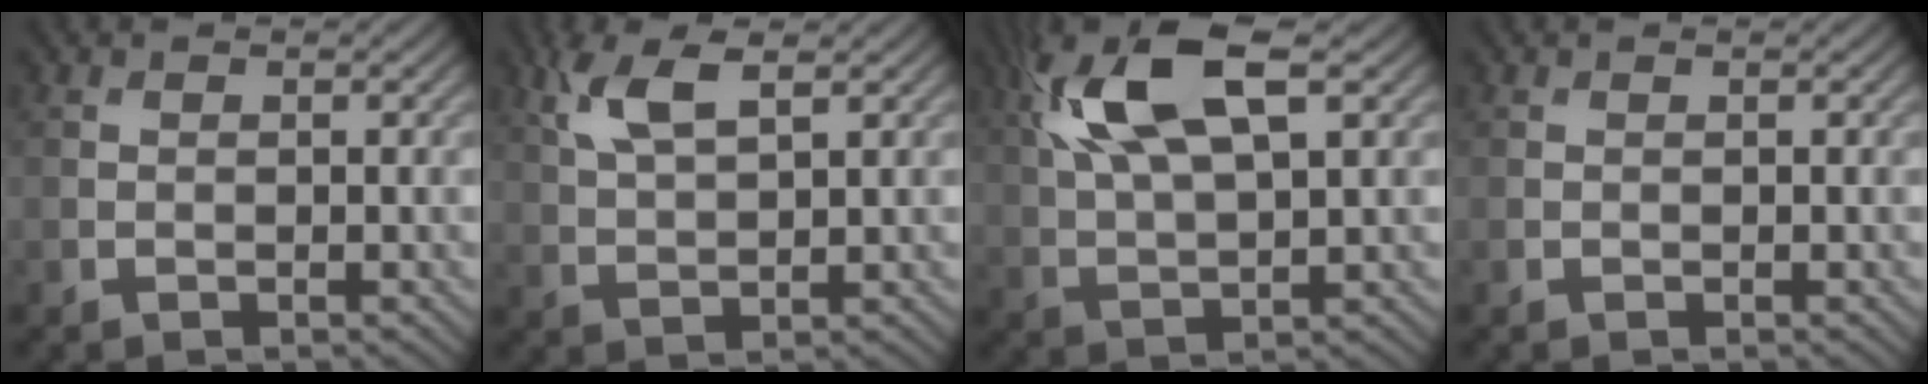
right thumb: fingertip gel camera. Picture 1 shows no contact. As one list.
[{"total": 5.7, "force": [3.1, 1.9, 4.5], "torque": [-0.108, 0.006, 0.063]}, {"total": 12.9, "force": [5.6, 4.9, 10.5], "torque": [-0.225, 0.014, 0.101]}, {"total": 0.0}]